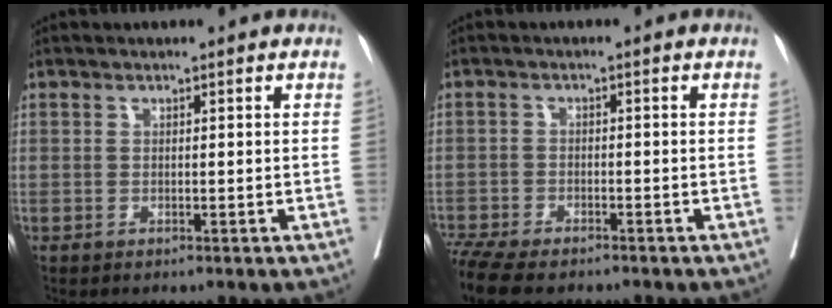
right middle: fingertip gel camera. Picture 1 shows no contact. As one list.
[{"total": 10.5, "force": [-8.5, 3.1, 5.3], "torque": [-0.102, -0.010, -0.137]}]